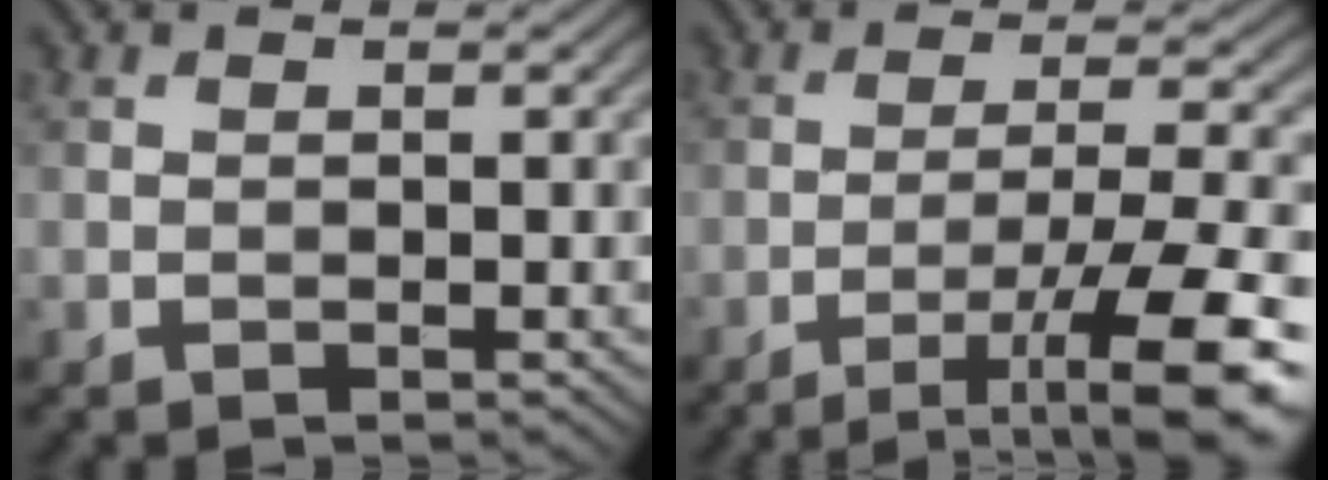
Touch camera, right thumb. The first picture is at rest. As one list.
[{"total": 12.3, "force": [-7.1, 2.1, 9.8], "torque": [-0.162, 0.003, -0.101]}]